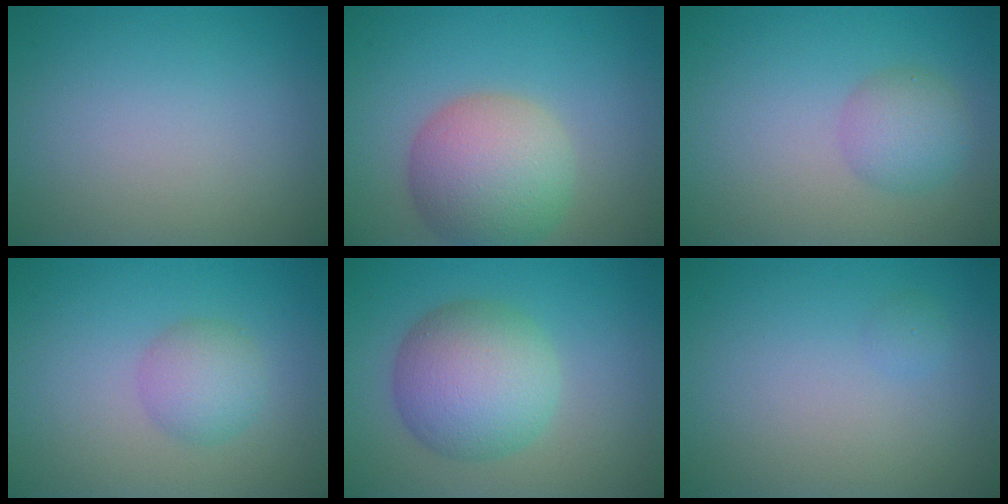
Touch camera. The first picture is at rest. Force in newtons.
{"total": 7.3, "press": 7.3, "slide": 0.6}
{"total": 2.8, "press": 2.8, "slide": 0.1}
{"total": 2.8, "press": 2.8, "slide": 0.0}
{"total": 7.2, "press": 7.2, "slide": 0.2}
{"total": 0.6, "press": 0.6, "slide": 0.0}